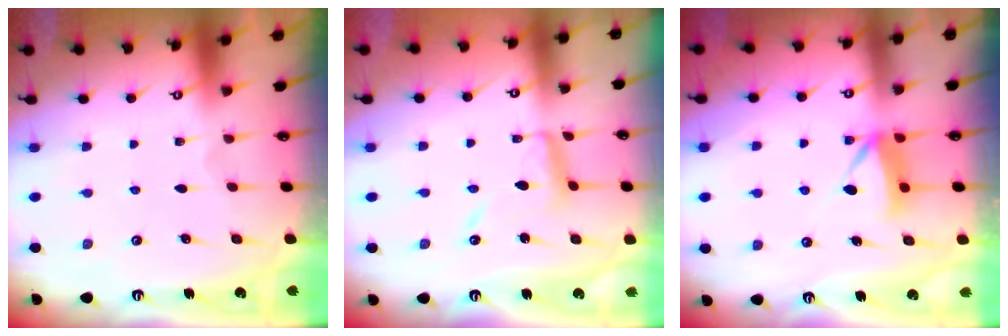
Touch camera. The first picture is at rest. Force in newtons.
{"total": 10.6, "press": 10.6, "slide": 1.0}
{"total": 7.5, "press": 7.4, "slide": 1.1}